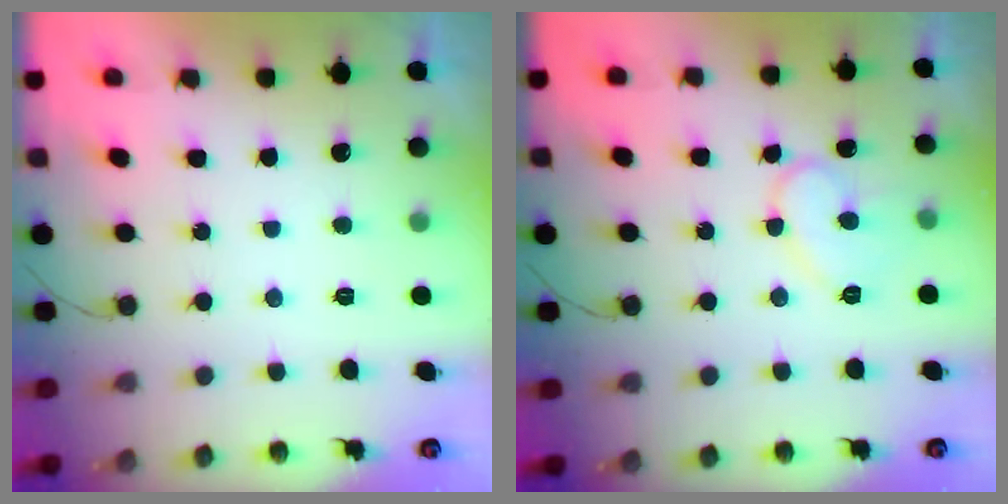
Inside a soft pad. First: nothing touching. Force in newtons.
{"total": 10.0, "press": 10.0, "slide": 0.1}